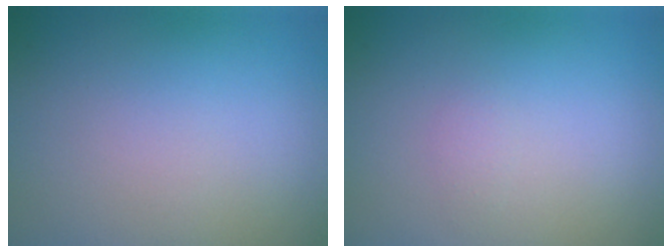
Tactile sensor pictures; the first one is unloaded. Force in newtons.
{"total": 0.7, "press": 0.7, "slide": 0.0}